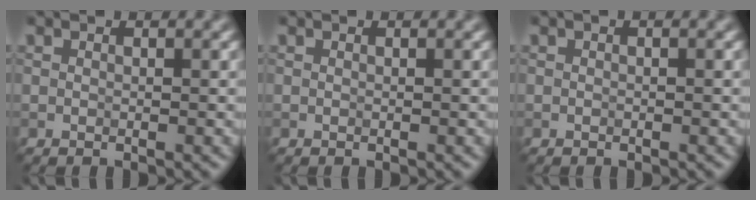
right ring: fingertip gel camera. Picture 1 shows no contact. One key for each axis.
{"total": 0.0}
{"total": 0.0}